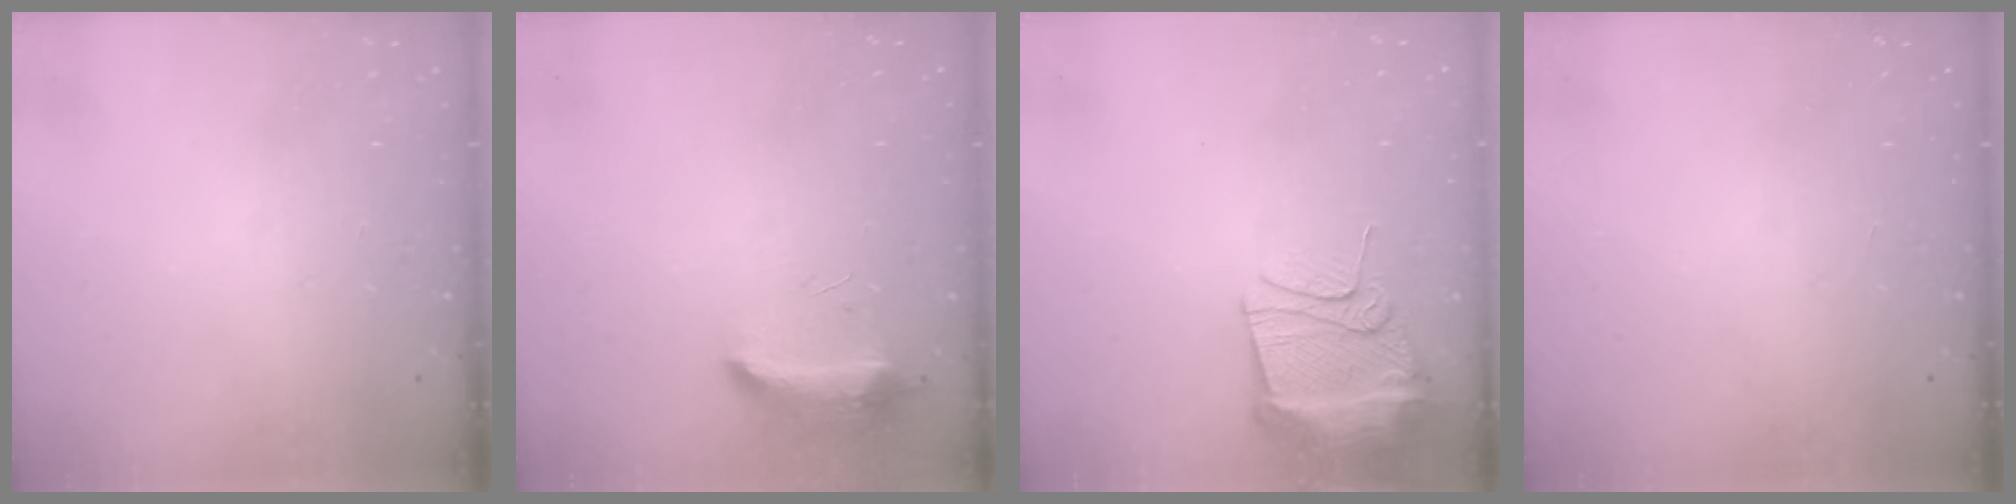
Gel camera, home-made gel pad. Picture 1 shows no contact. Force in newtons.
{"total": 18.6, "press": 10.8, "slide": 15.1}
{"total": 12.1, "press": 12.0, "slide": 1.4}
{"total": 0.0}